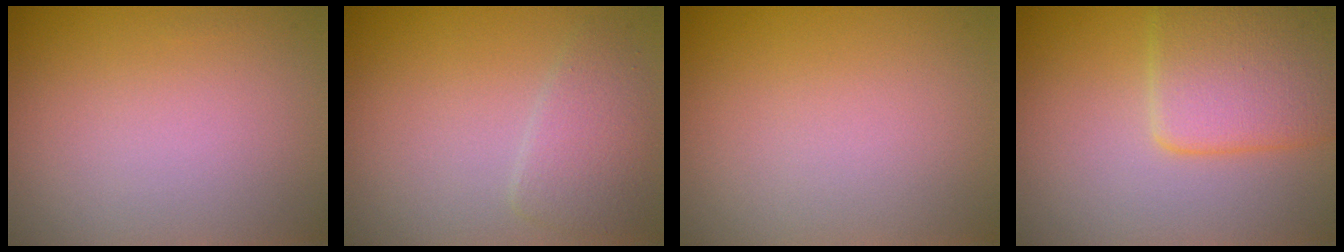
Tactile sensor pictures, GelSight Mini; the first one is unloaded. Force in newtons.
{"total": 2.4, "press": 2.4, "slide": 0.0}
{"total": 0.0}
{"total": 5.3, "press": 5.3, "slide": 0.3}